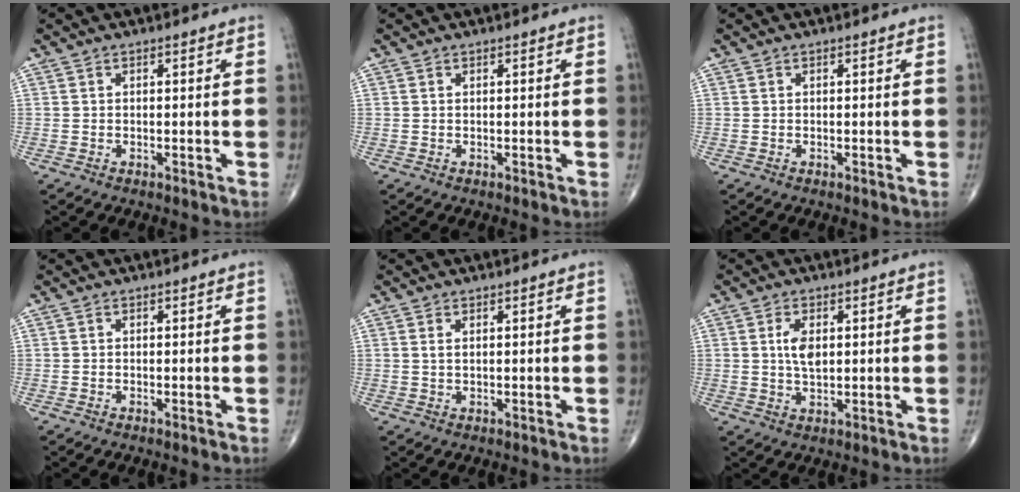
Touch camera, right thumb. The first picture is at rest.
{"total": 0.0}
{"total": 0.0}
{"total": 0.0}
{"total": 1.2, "force": [0.5, 0.6, 1.0], "torque": [-0.024, 0.002, 0.013]}
{"total": 4.7, "force": [1.0, 2.5, 3.9], "torque": [-0.069, -0.004, 0.019]}